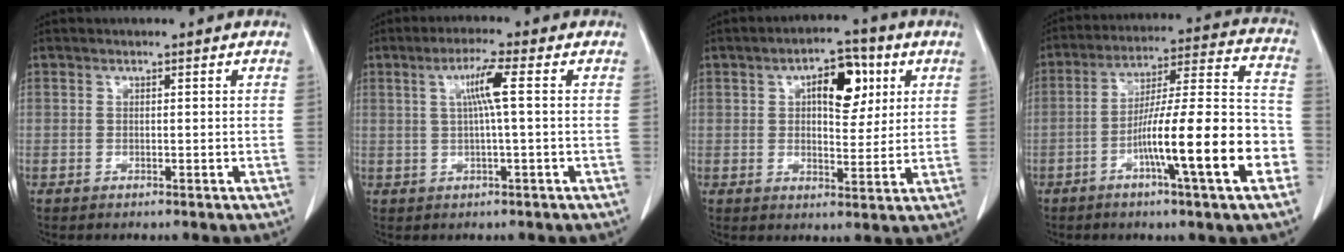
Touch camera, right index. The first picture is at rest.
{"total": 4.8, "force": [0.9, -0.6, 4.7], "torque": [-0.088, 0.007, 0.019]}
{"total": 8.6, "force": [3.1, 4.0, 7.0], "torque": [-0.098, 0.020, 0.045]}
{"total": 17.7, "force": [-6.3, 0.9, 16.5], "torque": [-0.250, 0.011, -0.100]}